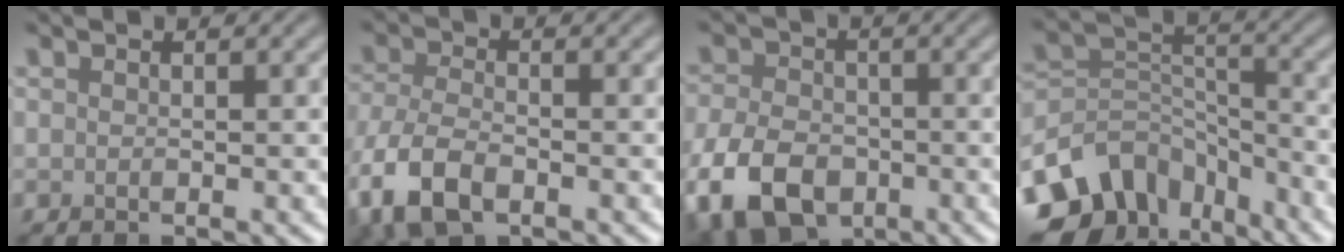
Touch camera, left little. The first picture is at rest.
{"total": 6.5, "force": [-3.4, 3.3, 4.5], "torque": [-0.107, -0.012, -0.074]}
{"total": 9.9, "force": [-4.7, 6.3, 6.1], "torque": [-0.143, -0.023, -0.098]}
{"total": 9.8, "force": [-6.4, 6.3, 4.0], "torque": [-0.068, -0.004, -0.127]}